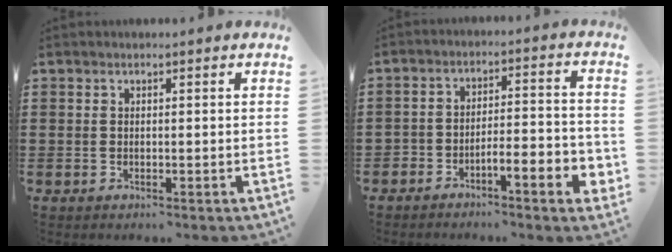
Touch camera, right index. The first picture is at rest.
{"total": 5.4, "force": [-4.1, 1.2, 3.3], "torque": [-0.055, 0.004, -0.076]}